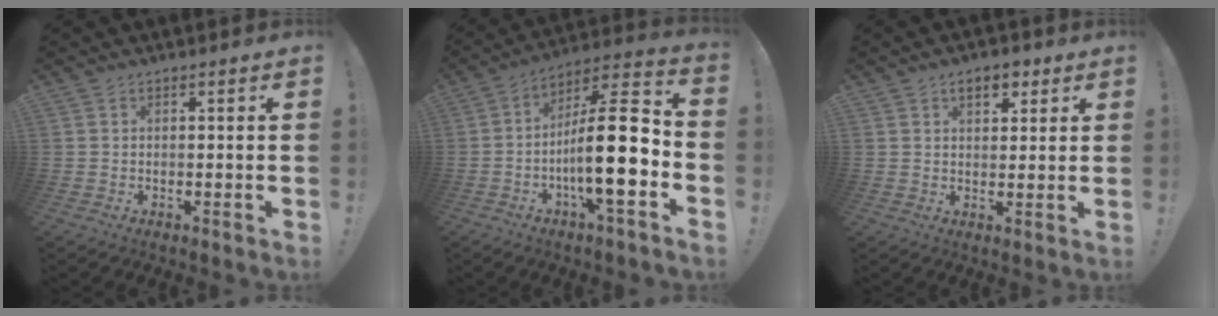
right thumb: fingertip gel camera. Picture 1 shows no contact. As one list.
[{"total": 20.7, "force": [-4.6, 5.8, 19.3], "torque": [-0.329, 0.021, -0.076]}, {"total": 5.5, "force": [2.9, 3.2, 3.4], "torque": [-0.043, 0.000, 0.048]}]